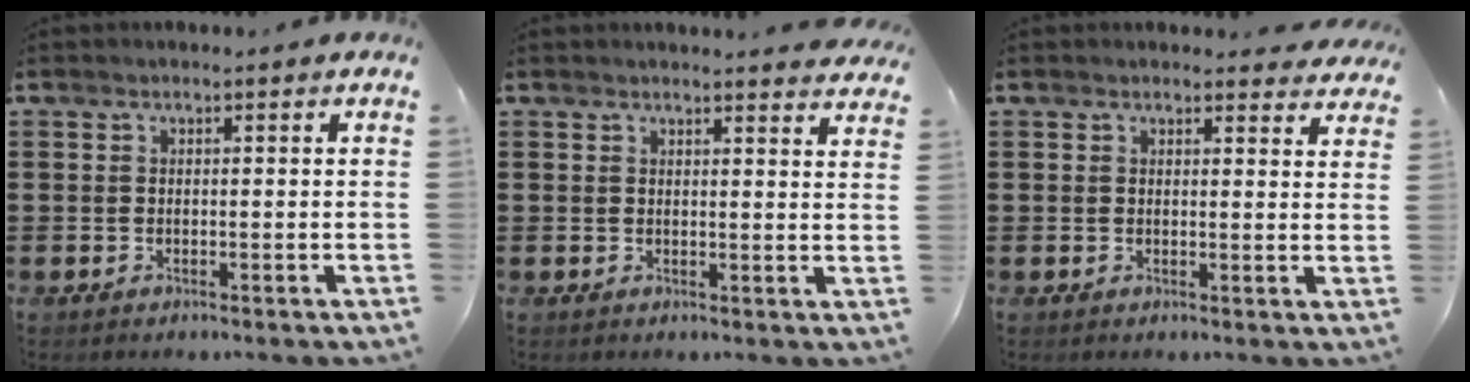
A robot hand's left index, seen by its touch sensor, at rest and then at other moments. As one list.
[{"total": 2.4, "force": [2.4, -0.2, 0.4], "torque": [-0.006, -0.011, 0.044]}, {"total": 2.0, "force": [2.0, 0.3, 0.3], "torque": [-0.003, -0.003, 0.036]}]